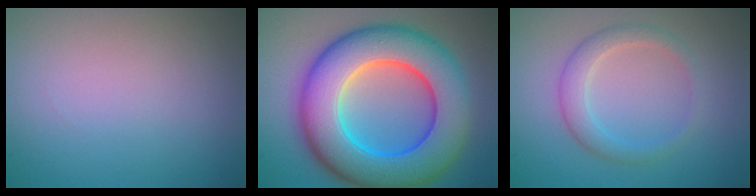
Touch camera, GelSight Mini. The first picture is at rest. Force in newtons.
{"total": 13.3, "press": 13.3, "slide": 0.2}
{"total": 2.6, "press": 2.6, "slide": 0.2}